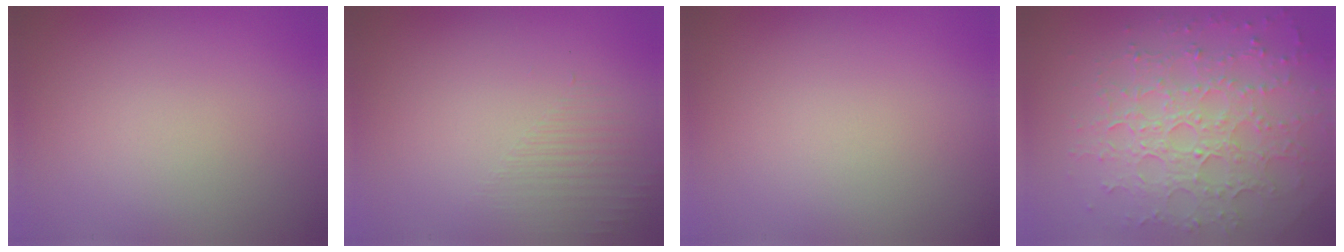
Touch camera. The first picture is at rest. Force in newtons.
{"total": 1.4, "press": 0.2, "slide": 1.4}
{"total": 0.0}
{"total": 7.3, "press": 5.3, "slide": 5.1}